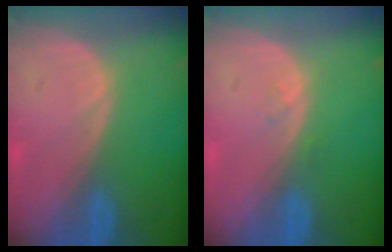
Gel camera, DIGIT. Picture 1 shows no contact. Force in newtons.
{"total": 0.7, "press": 0.7, "slide": 0.1}